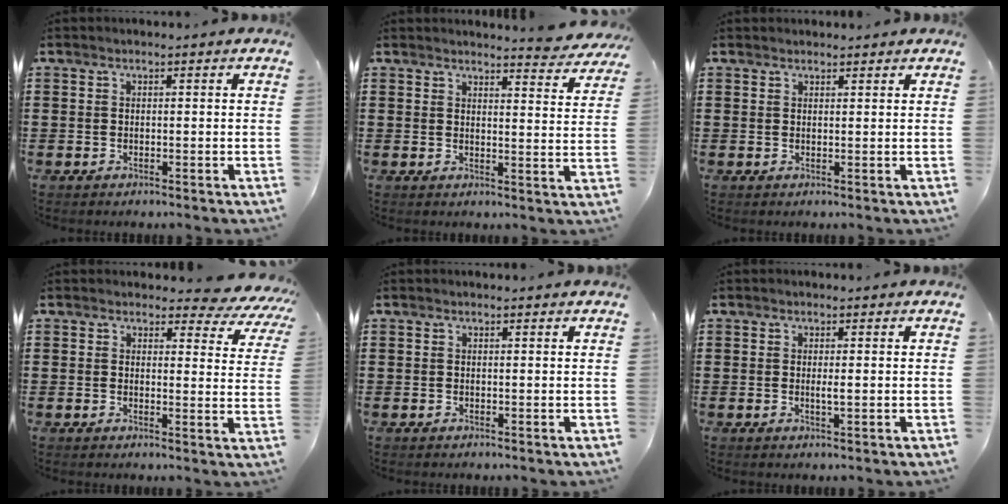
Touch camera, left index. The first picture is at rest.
{"total": 4.0, "force": [3.9, -0.1, 1.1], "torque": [-0.019, -0.024, 0.067]}
{"total": 1.0, "force": [1.0, 0.2, 0.0], "torque": [-0.003, 0.001, 0.020]}
{"total": 3.7, "force": [3.1, 1.2, 1.5], "torque": [-0.027, -0.018, 0.052]}
{"total": 0.0}
{"total": 1.2, "force": [0.1, 0.1, 1.2], "torque": [-0.024, -0.003, 0.002]}